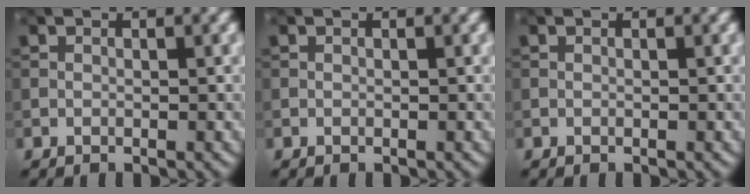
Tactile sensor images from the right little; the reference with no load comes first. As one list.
[{"total": 0.0}, {"total": 0.0}]